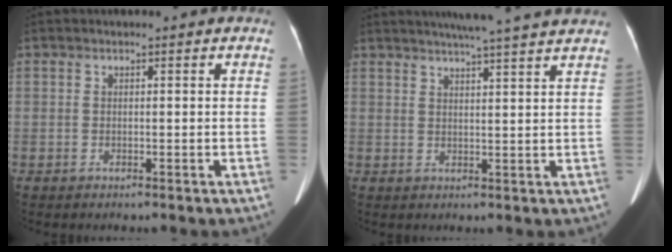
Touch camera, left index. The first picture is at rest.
{"total": 13.2, "force": [11.6, -0.4, 6.4], "torque": [-0.100, 0.016, 0.141]}